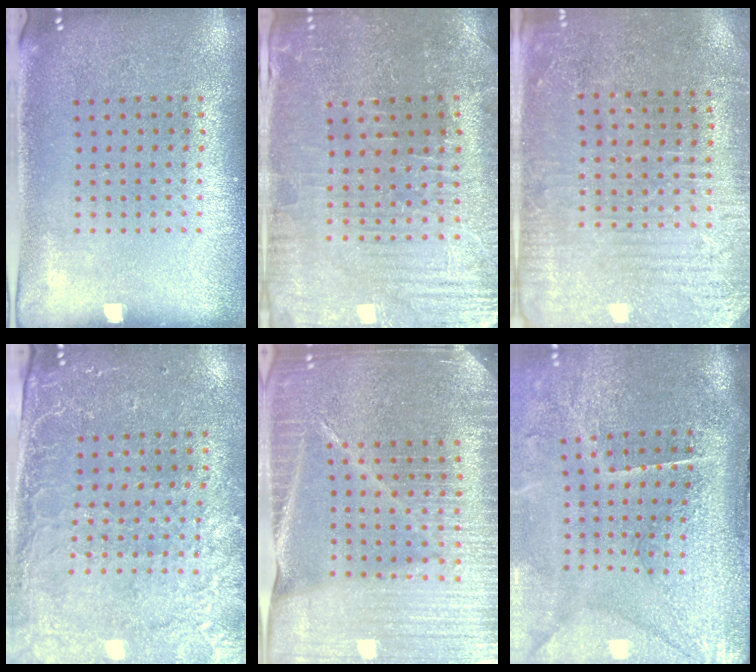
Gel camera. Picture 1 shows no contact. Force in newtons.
{"total": 1.8, "press": 1.8, "slide": 0.3}
{"total": 3.0, "press": 2.9, "slide": 0.7}
{"total": 3.0, "press": 2.8, "slide": 1.2}
{"total": 4.9, "press": 4.5, "slide": 2.1}
{"total": 4.8, "press": 3.9, "slide": 2.8}